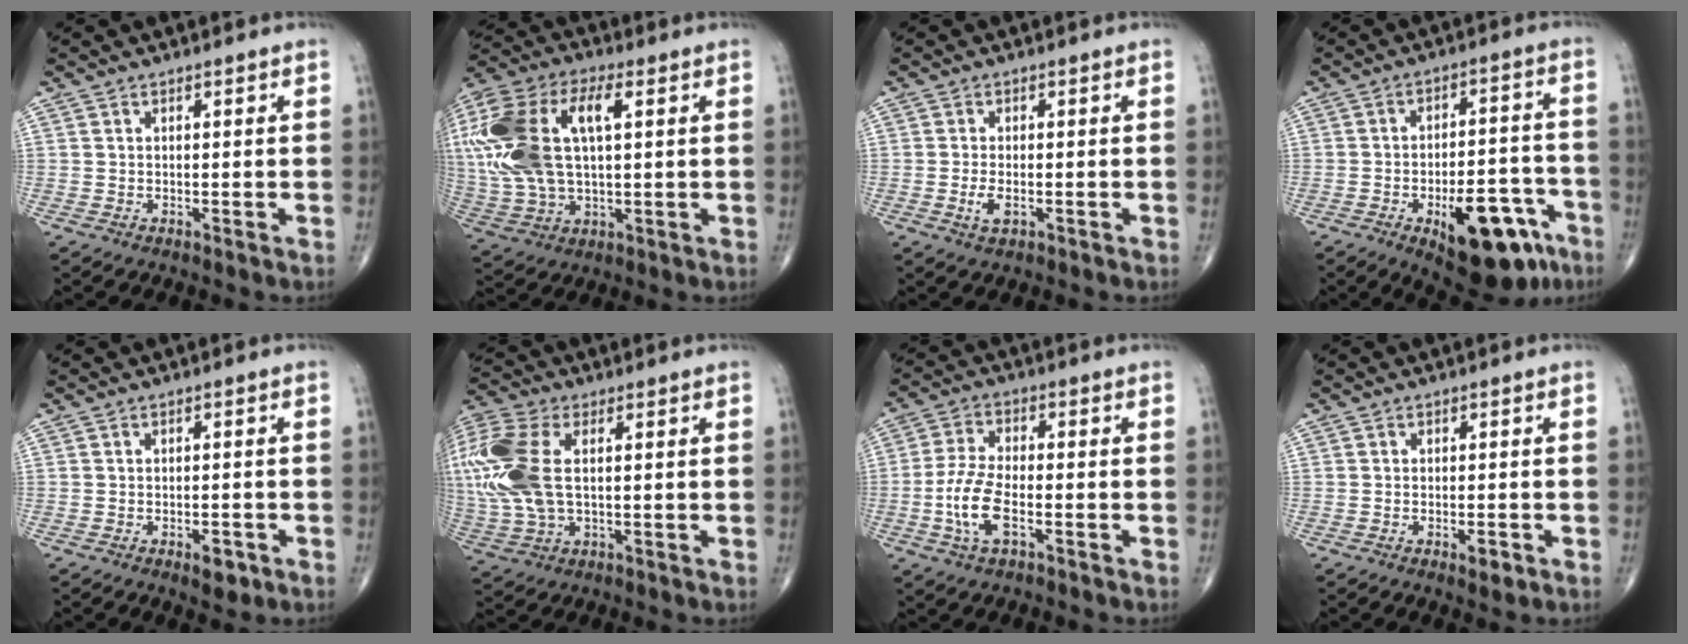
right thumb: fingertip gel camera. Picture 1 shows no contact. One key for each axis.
{"total": 24.3, "fx": 5.1, "fy": 12.4, "fz": 20.2, "tx": -0.476, "ty": 0.021, "tz": 0.094}
{"total": 2.8, "fx": -0.8, "fy": 1.3, "fz": 2.4, "tx": -0.050, "ty": -0.002, "tz": -0.015}
{"total": 18.1, "fx": -8.9, "fy": 7.9, "fz": 13.7, "tx": -0.146, "ty": 0.054, "tz": -0.111}
{"total": 3.0, "fx": -1.6, "fy": 1.5, "fz": 2.2, "tx": -0.022, "ty": 0.006, "tz": -0.017}
{"total": 18.2, "fx": 2.6, "fy": 10.2, "fz": 14.8, "tx": -0.386, "ty": 0.007, "tz": 0.048}
{"total": 8.4, "fx": -2.7, "fy": 3.6, "fz": 7.1, "tx": -0.160, "ty": 0.015, "tz": -0.052}
{"total": 2.3, "fx": -1.1, "fy": 0.9, "fz": 1.9, "tx": -0.028, "ty": 0.002, "tz": -0.016}